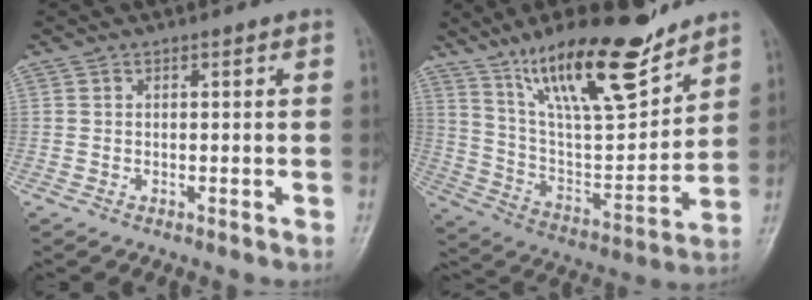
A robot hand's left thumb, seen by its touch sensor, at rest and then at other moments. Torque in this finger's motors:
{"motor_torque": [1.39, 0.06, 1.43, -1.34, 0.48]}